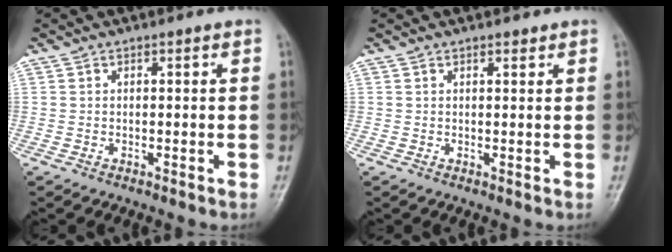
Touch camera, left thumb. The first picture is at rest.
{"total": 0.9, "force": [0.8, 0.3, 0.3], "torque": [-0.003, -0.007, 0.013]}